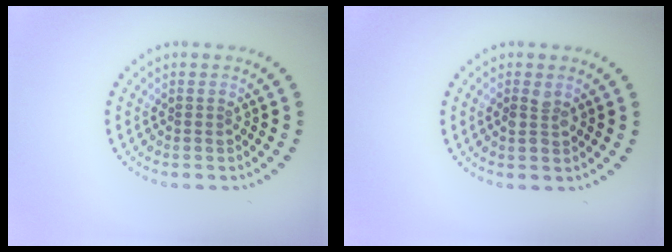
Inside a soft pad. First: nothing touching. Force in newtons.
{"total": 1.2, "press": 1.2, "slide": 0.2}